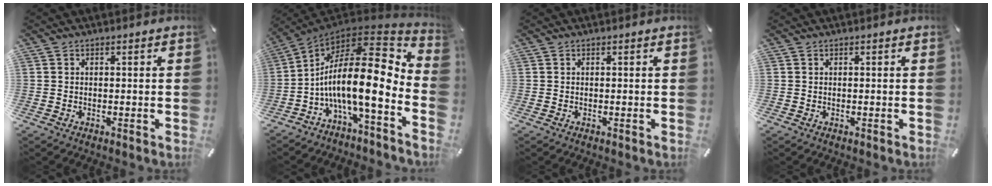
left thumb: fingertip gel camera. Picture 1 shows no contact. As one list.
[{"total": 20.5, "force": [-2.3, 7.7, 18.9], "torque": [-0.329, -0.041, -0.051]}, {"total": 0.0}, {"total": 0.0}]